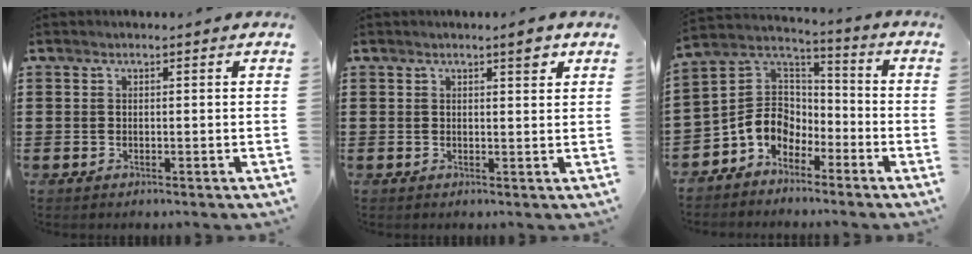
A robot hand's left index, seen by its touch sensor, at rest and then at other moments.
{"total": 2.6, "force": [1.7, 0.4, 2.0], "torque": [-0.025, -0.002, 0.025]}
{"total": 7.5, "force": [-3.8, 6.0, 2.3], "torque": [-0.080, 0.006, -0.081]}